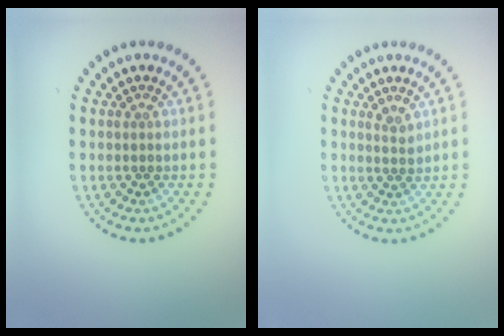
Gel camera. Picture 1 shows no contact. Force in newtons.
{"total": 1.2, "press": 0.9, "slide": 0.7}